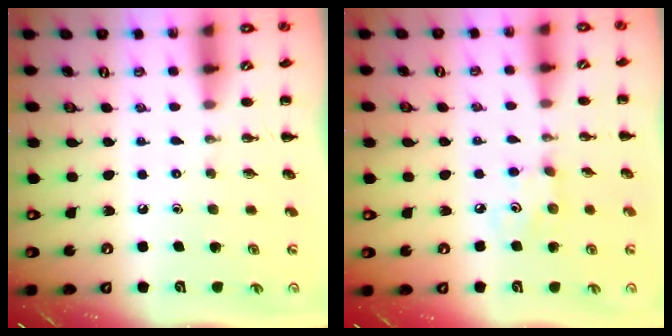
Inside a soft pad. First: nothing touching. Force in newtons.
{"total": 3.0, "press": 2.8, "slide": 0.9}